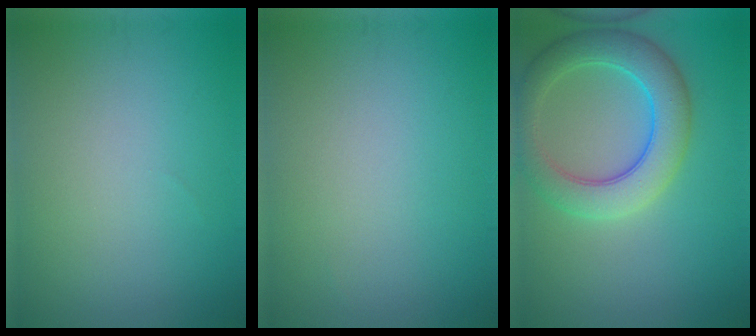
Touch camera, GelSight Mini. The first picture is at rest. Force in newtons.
{"total": 0.0}
{"total": 6.3, "press": 6.3, "slide": 0.4}